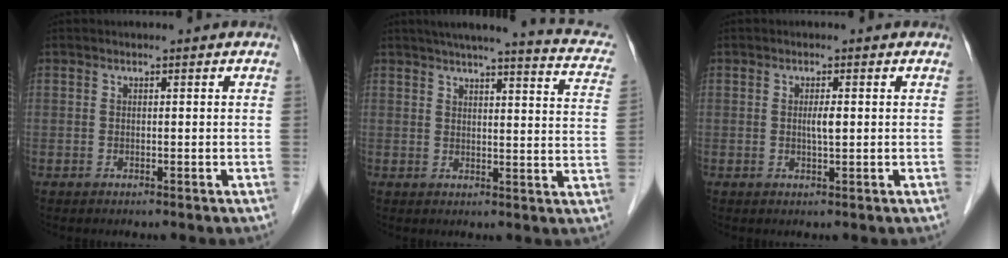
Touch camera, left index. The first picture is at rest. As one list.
[{"total": 17.8, "force": [14.5, 2.5, 10.0], "torque": [-0.131, 0.006, 0.158]}, {"total": 1.7, "force": [0.1, 0.2, 1.6], "torque": [-0.030, 0.001, 0.003]}]